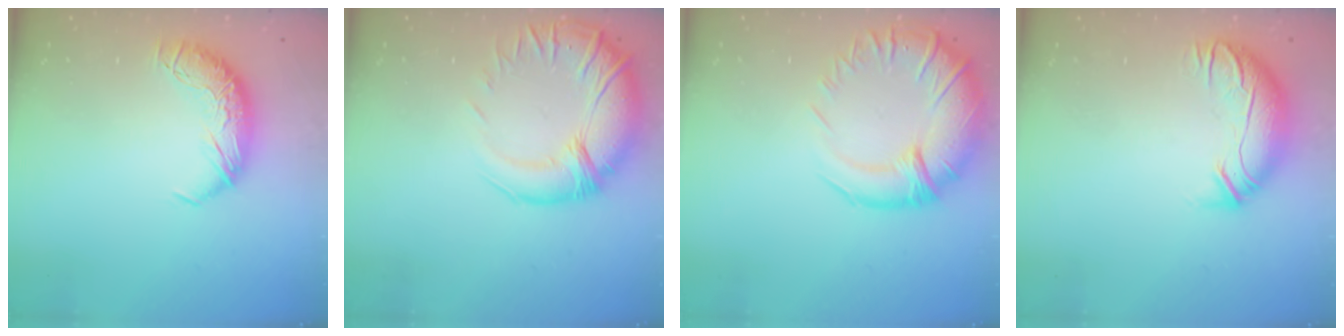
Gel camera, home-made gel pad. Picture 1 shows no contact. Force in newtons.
{"total": 6.5, "press": 4.8, "slide": 4.3}
{"total": 12.2, "press": 10.8, "slide": 5.6}
{"total": 3.3, "press": 1.8, "slide": 2.8}